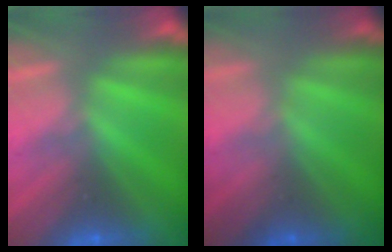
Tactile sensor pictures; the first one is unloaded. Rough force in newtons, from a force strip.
{"total": 1.1}